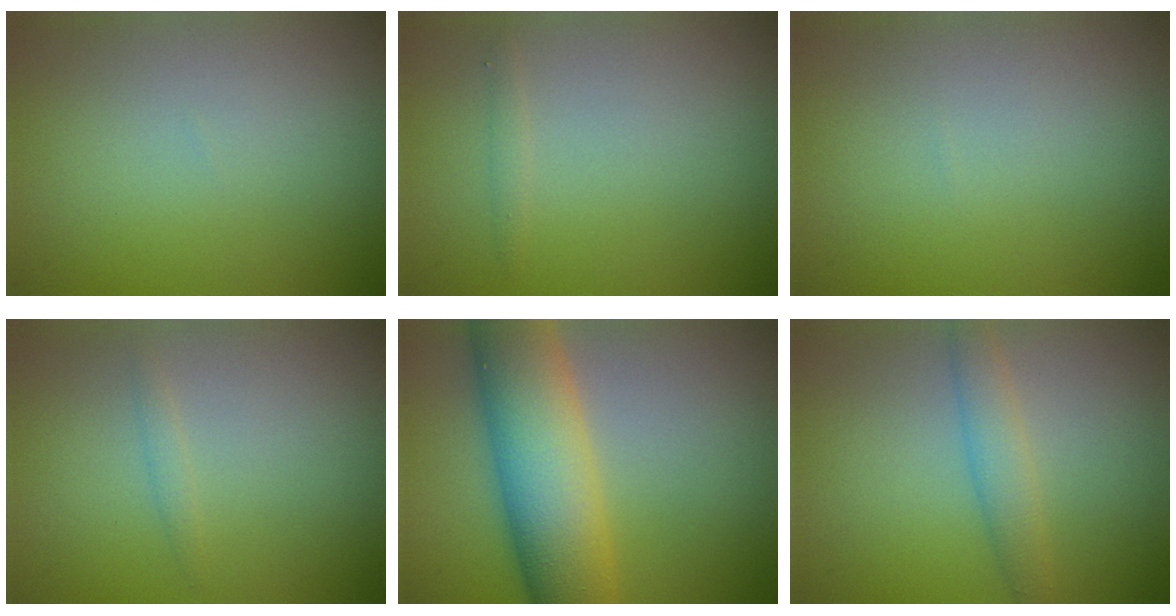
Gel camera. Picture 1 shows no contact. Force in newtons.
{"total": 0.6, "press": 0.6, "slide": 0.0}
{"total": 0.0}
{"total": 0.8, "press": 0.8, "slide": 0.1}
{"total": 9.9, "press": 9.9, "slide": 0.3}
{"total": 2.5, "press": 2.5, "slide": 0.1}